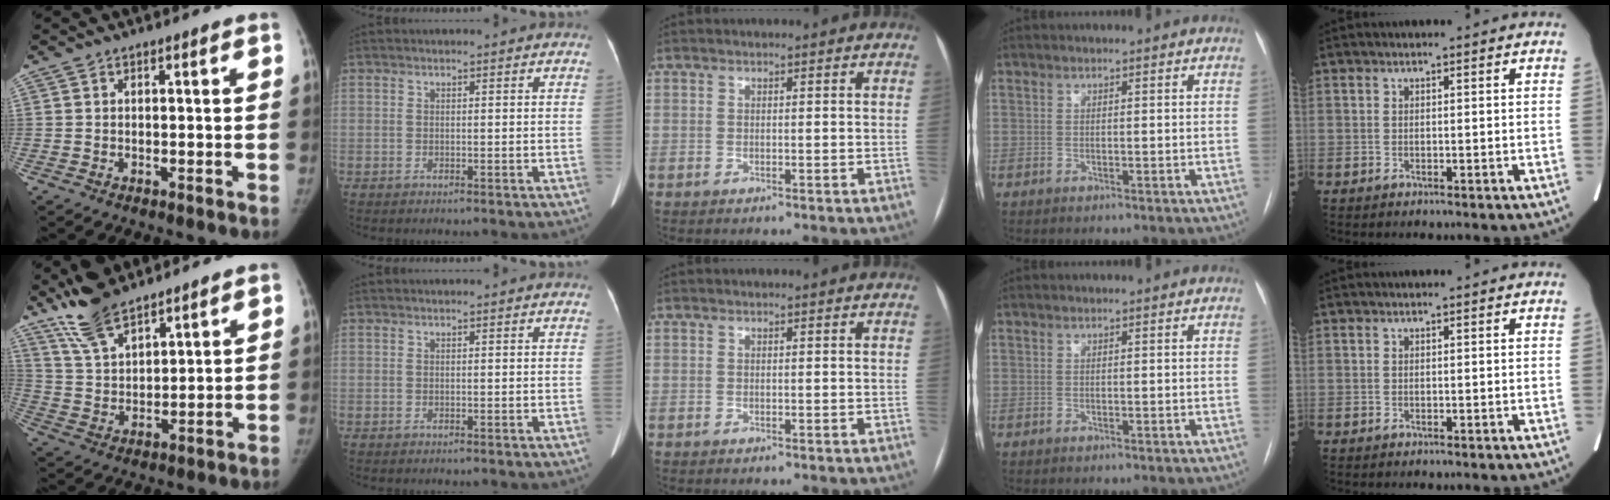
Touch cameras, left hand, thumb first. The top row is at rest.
{"thumb": {"total": 11.4, "force": [9.2, 4.0, 5.4], "torque": [-0.087, -0.038, 0.183]}}